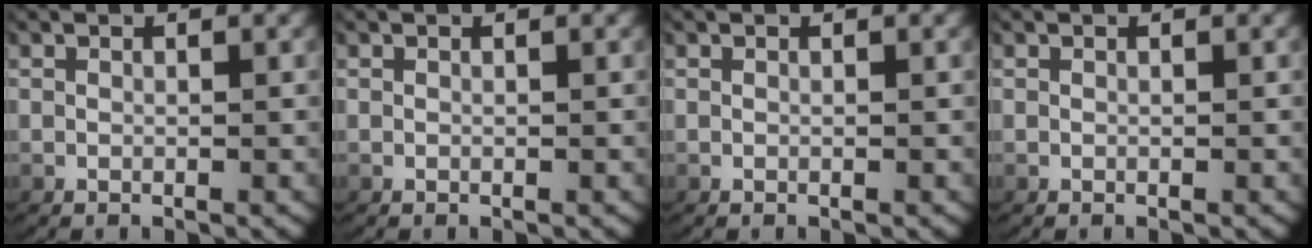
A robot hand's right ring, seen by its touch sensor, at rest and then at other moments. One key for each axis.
{"total": 0.0}
{"total": 0.0}
{"total": 0.0}